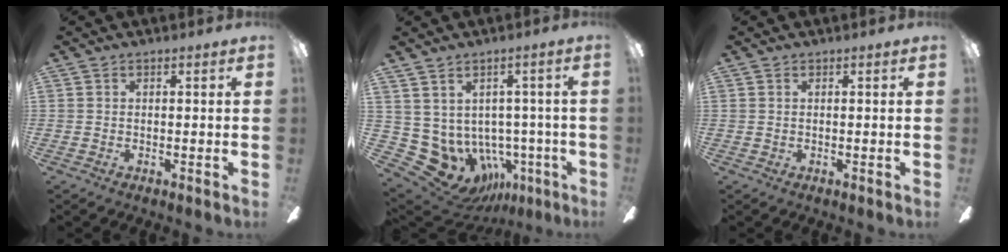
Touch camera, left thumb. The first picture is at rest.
{"total": 8.0, "force": [-0.7, 7.2, 3.4], "torque": [-0.114, -0.023, 0.004]}
{"total": 0.0}